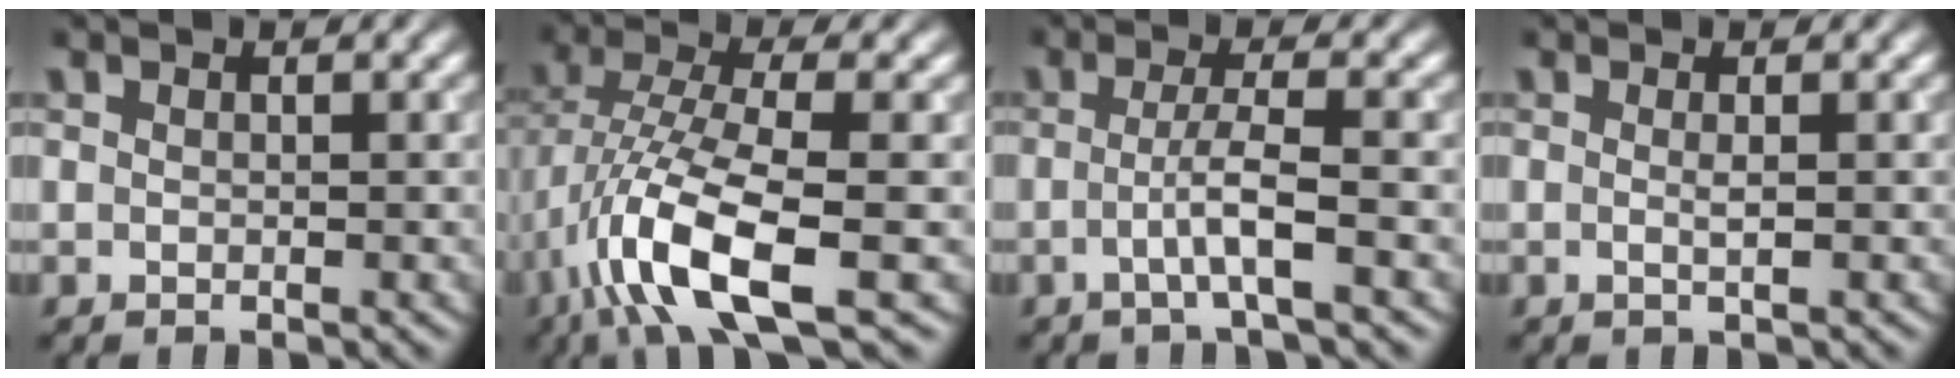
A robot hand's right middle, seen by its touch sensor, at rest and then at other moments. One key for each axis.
{"total": 9.6, "fx": -4.2, "fy": 2.8, "fz": 8.2, "tx": -0.161, "ty": 0.003, "tz": -0.083}
{"total": 3.3, "fx": -0.8, "fy": 0.5, "fz": 3.2, "tx": -0.054, "ty": 0.002, "tz": -0.022}
{"total": 1.1, "fx": 0.0, "fy": 0.2, "fz": 1.1, "tx": -0.016, "ty": -0.002, "tz": -0.005}